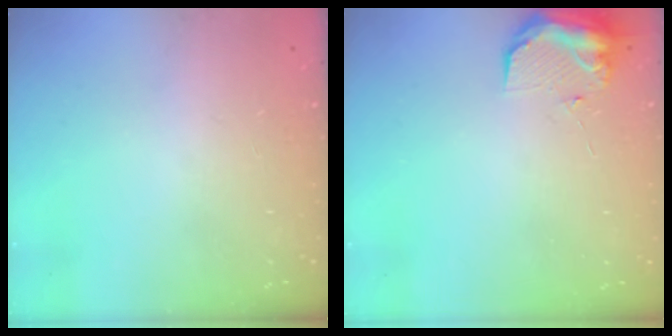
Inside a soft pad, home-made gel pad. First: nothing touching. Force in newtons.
{"total": 9.3, "press": 9.2, "slide": 0.7}